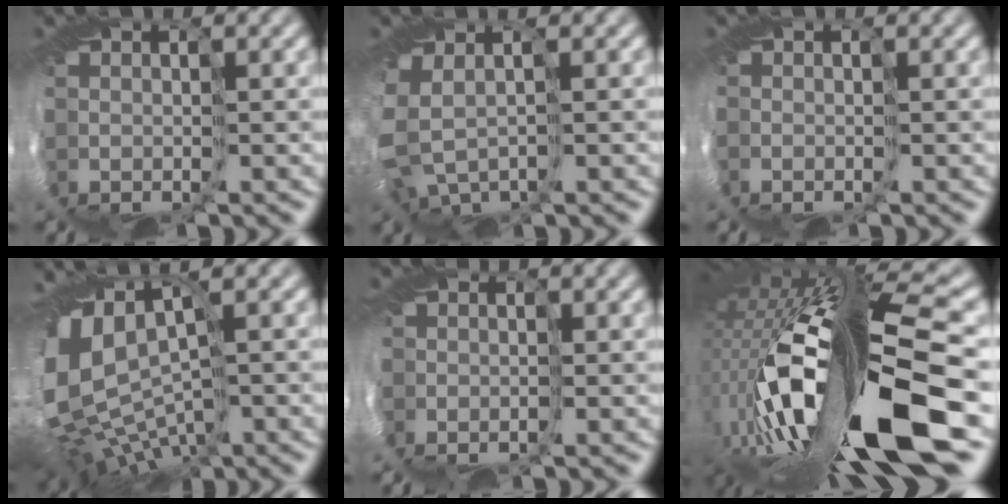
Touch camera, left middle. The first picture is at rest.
{"total": 3.3, "force": [-0.6, 2.7, 1.9], "torque": [-0.071, -0.024, 0.006]}
{"total": 1.1, "force": [-0.5, 0.8, 0.7], "torque": [-0.018, -0.001, -0.004]}
{"total": 10.4, "force": [-0.4, 6.8, 7.8], "torque": [-0.155, -0.012, 0.033]}
{"total": 4.6, "force": [-1.4, 3.6, 2.6], "torque": [-0.051, -0.002, -0.017]}
{"total": 16.2, "force": [-3.9, 5.5, 14.7], "torque": [-0.296, -0.059, -0.036]}